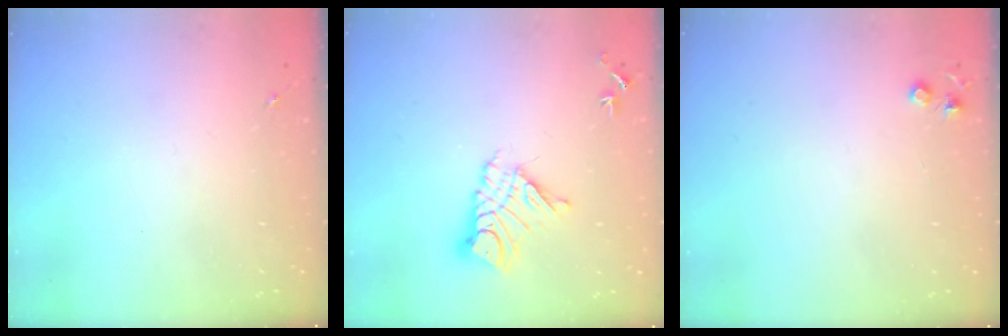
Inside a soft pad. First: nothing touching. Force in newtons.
{"total": 11.9, "press": 11.9, "slide": 1.1}
{"total": 4.2, "press": 4.1, "slide": 0.7}